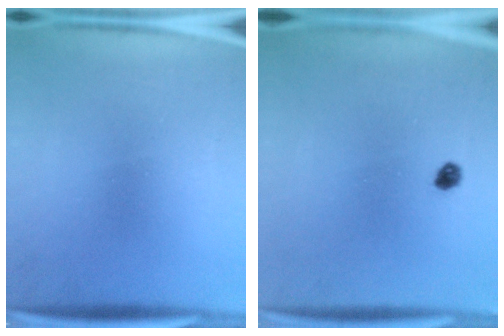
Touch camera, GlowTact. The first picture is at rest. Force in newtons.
{"total": 1.7}